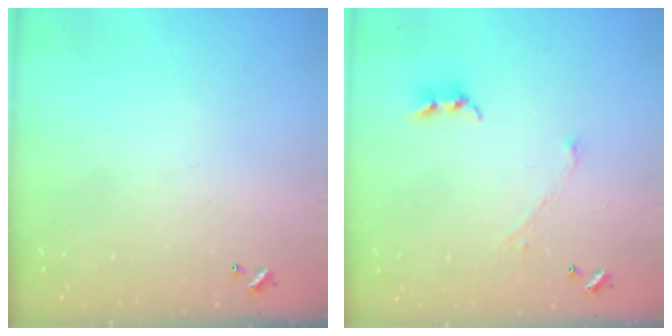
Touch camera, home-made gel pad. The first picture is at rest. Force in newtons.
{"total": 2.9, "press": 2.9, "slide": 0.4}